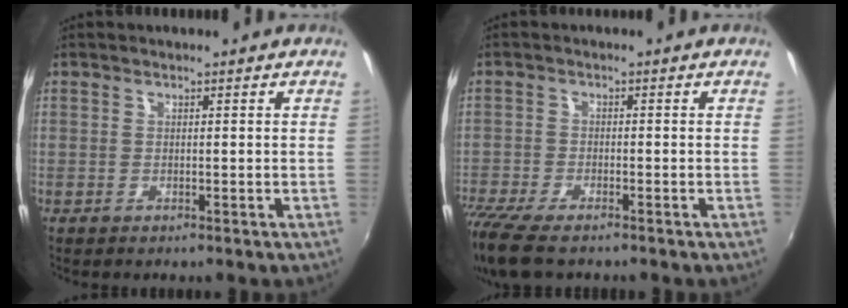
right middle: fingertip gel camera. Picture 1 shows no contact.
{"total": 10.8, "force": [-8.5, 2.9, 5.9], "torque": [-0.152, -0.050, -0.160]}